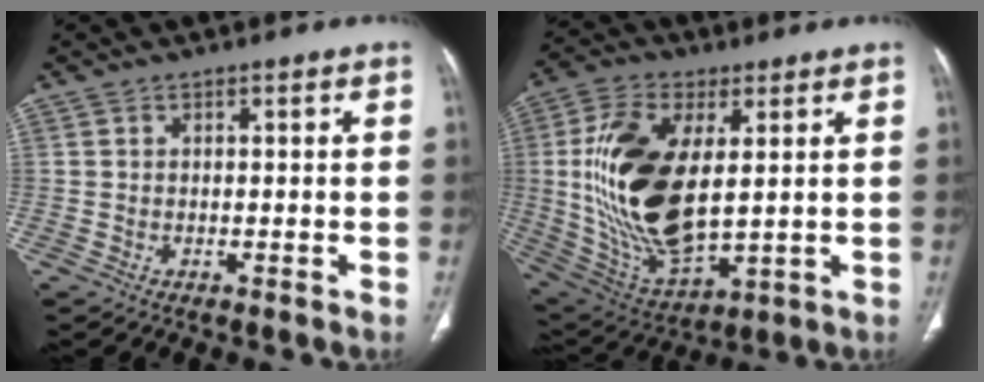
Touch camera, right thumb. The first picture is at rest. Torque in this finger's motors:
{"motor_torque": [-0.22, 4.79, 1.96, 0.37, 0.28]}